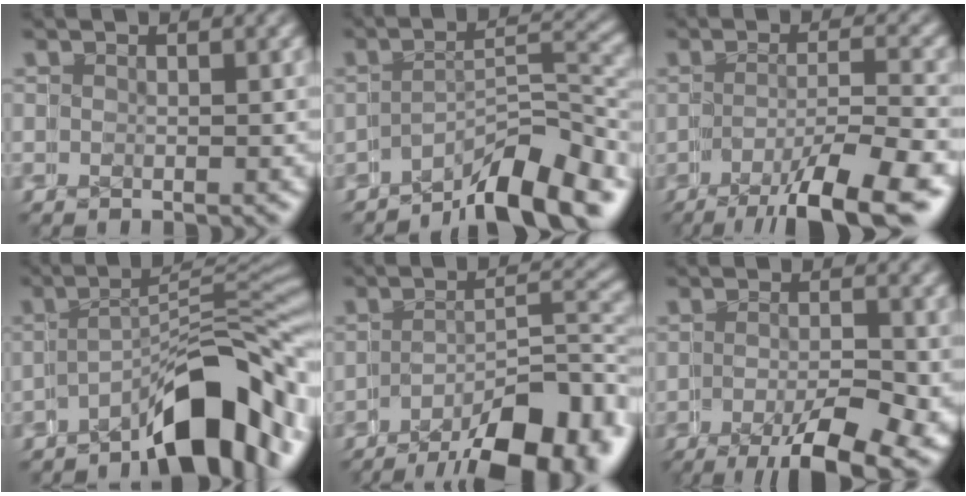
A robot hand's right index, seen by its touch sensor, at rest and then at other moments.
{"total": 8.8, "force": [-7.0, 1.9, 5.1], "torque": [-0.034, 0.003, -0.100]}
{"total": 8.3, "force": [-6.3, 1.7, 5.2], "torque": [-0.056, -0.006, -0.083]}
{"total": 8.2, "force": [-5.5, 1.9, 5.8], "torque": [-0.055, 0.004, -0.076]}
{"total": 9.6, "force": [-6.8, 2.9, 6.1], "torque": [-0.045, 0.002, -0.098]}
{"total": 7.9, "force": [-4.9, 2.3, 5.8], "torque": [-0.060, -0.025, -0.053]}